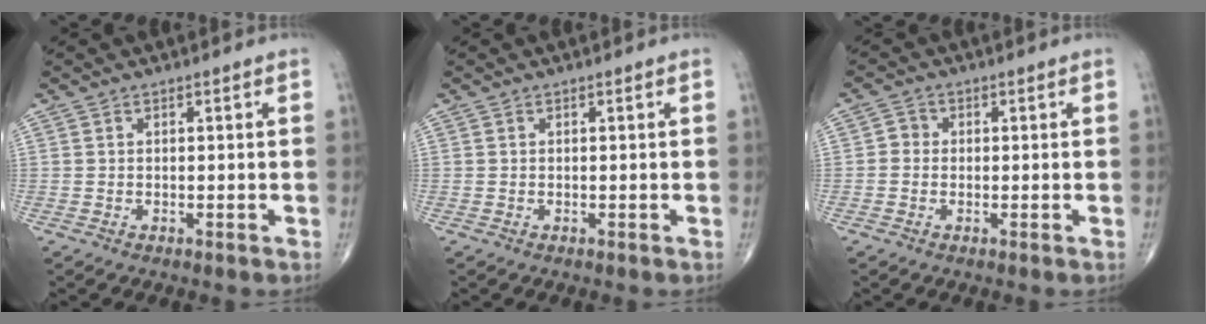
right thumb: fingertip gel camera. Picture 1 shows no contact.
{"total": 0.0}
{"total": 2.1, "force": [-0.2, 1.9, 0.8], "torque": [-0.001, 0.006, -0.012]}